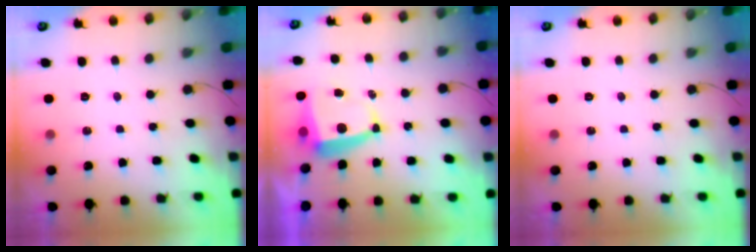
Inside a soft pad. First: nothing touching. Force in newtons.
{"total": 5.5, "press": 5.5, "slide": 0.9}
{"total": 0.0}